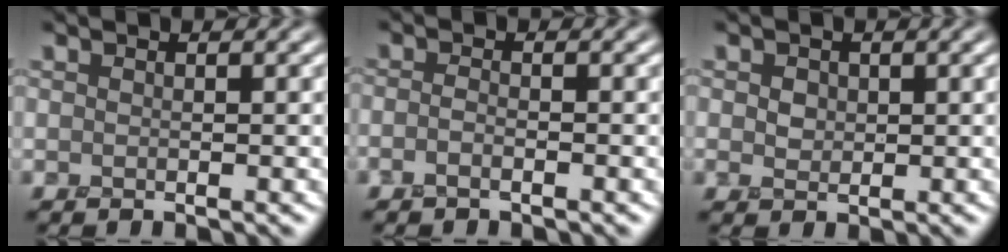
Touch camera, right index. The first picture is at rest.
{"total": 0.6, "force": [-0.6, -0.2, 0.1], "torque": [-0.005, 0.000, -0.010]}
{"total": 2.1, "force": [1.1, 1.6, 1.1], "torque": [-0.025, 0.009, 0.018]}